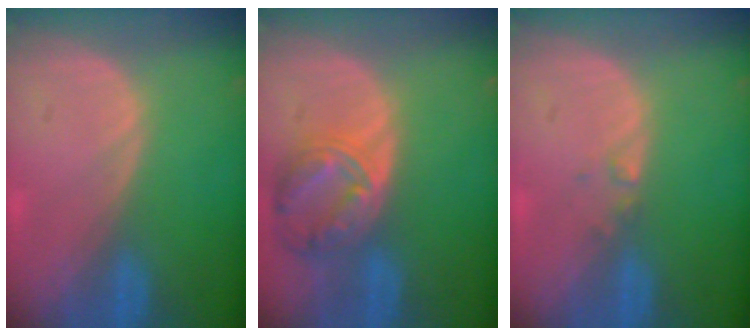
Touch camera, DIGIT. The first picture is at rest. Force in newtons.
{"total": 8.1, "press": 7.1, "slide": 4.0}
{"total": 0.9, "press": 0.9, "slide": 0.1}